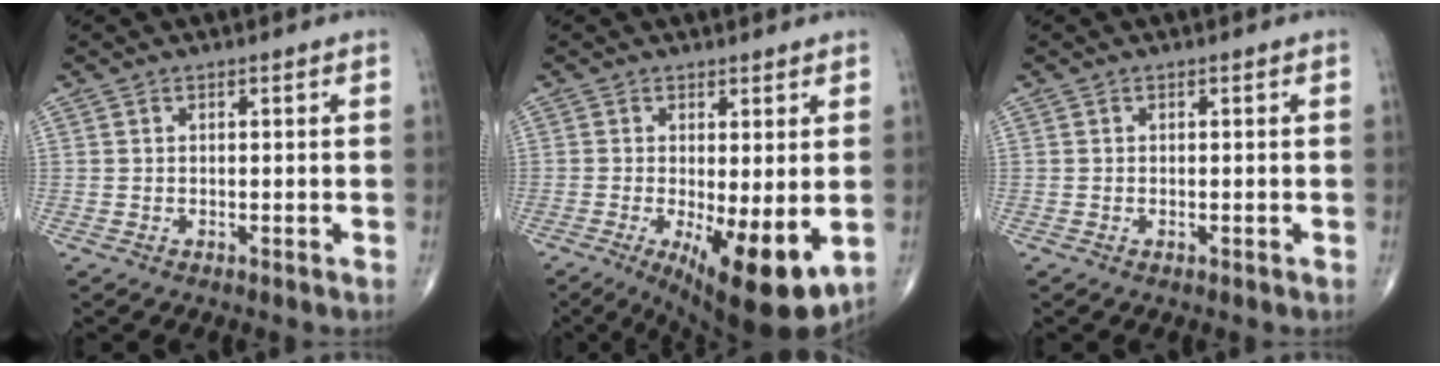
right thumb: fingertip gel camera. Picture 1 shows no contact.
{"total": 12.4, "force": [-2.8, 3.9, 11.4], "torque": [-0.166, -0.027, -0.030]}
{"total": 0.0}